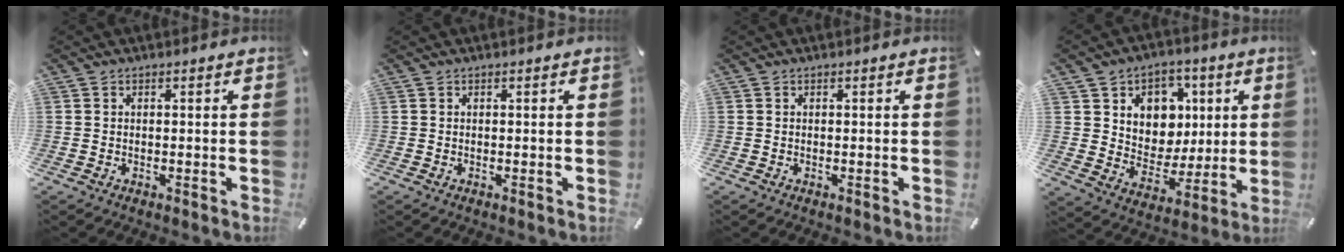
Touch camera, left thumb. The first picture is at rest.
{"total": 0.0}
{"total": 0.0}
{"total": 11.0, "force": [3.0, 10.1, 2.9], "torque": [-0.048, -0.023, 0.062]}